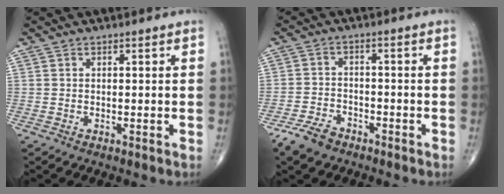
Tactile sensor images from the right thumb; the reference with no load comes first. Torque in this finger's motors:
{"motor_torque": [1.31, 0.93, 0.19, -0.67, -0.01]}